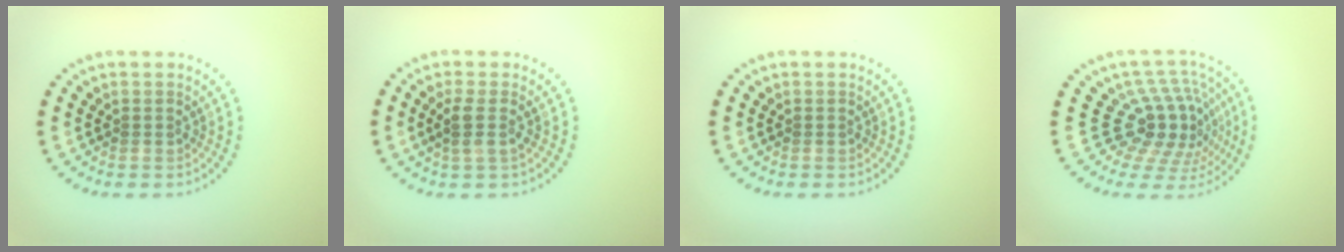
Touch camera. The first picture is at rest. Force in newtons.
{"total": 1.8, "press": 1.5, "slide": 0.9}
{"total": 0.0}
{"total": 5.2, "press": 3.9, "slide": 3.4}